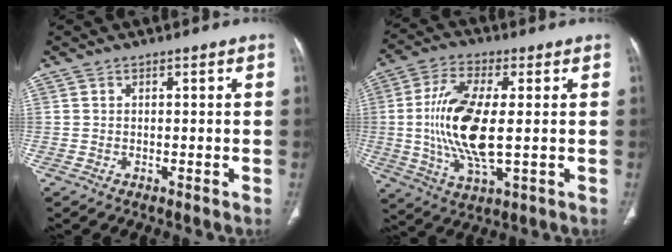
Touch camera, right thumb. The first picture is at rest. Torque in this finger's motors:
{"motor_torque": [2.15, 1.85, 1.05, -1.24, 0.62]}